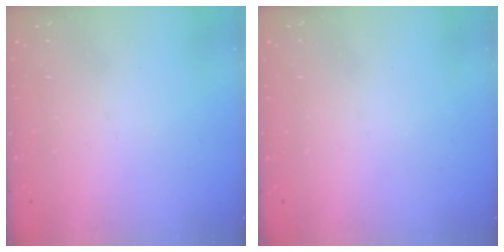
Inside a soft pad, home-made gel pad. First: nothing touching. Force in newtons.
{"total": 0.0}